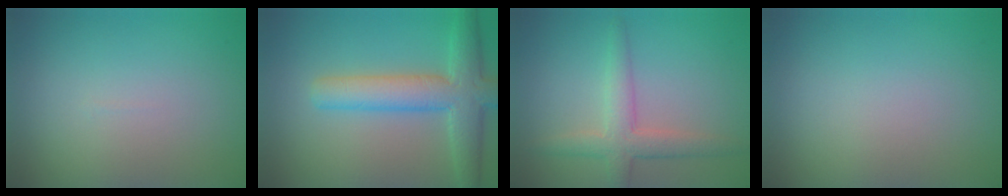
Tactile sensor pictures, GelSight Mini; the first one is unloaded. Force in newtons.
{"total": 6.0, "press": 6.0, "slide": 0.3}
{"total": 3.4, "press": 3.4, "slide": 0.2}
{"total": 0.0}